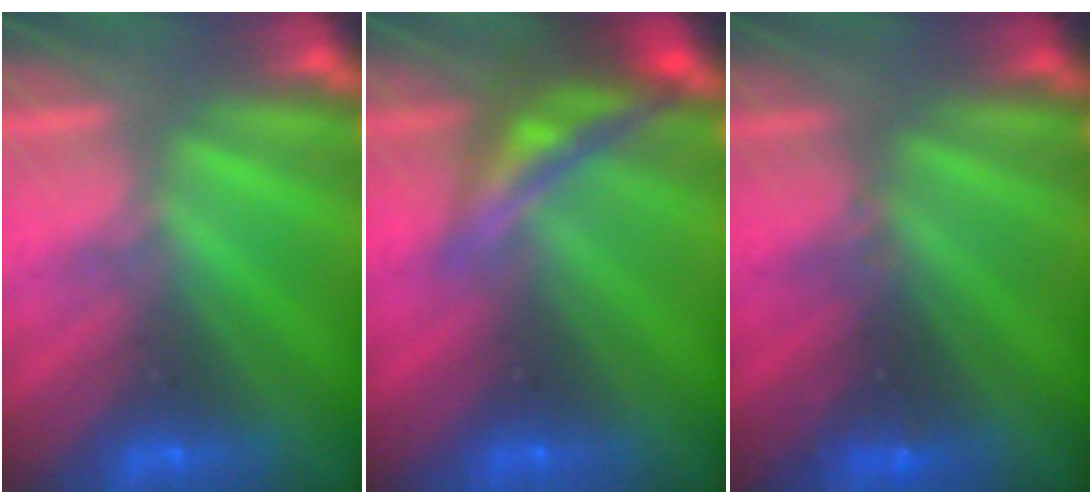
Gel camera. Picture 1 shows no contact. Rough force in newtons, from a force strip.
{"total": 6.3}
{"total": 2.4}